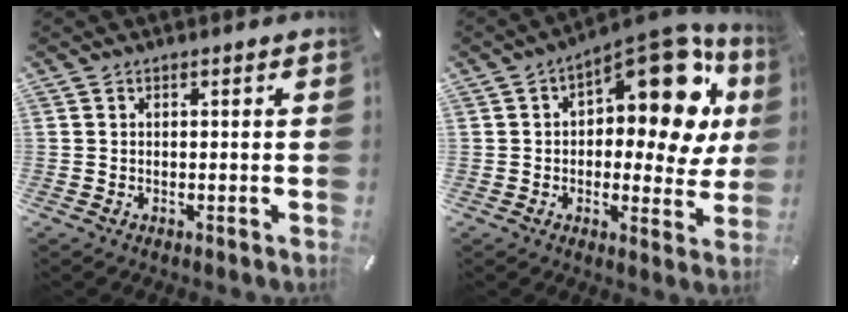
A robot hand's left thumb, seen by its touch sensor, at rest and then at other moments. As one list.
[{"total": 18.1, "force": [7.8, 8.8, 13.8], "torque": [-0.168, -0.068, 0.125]}]